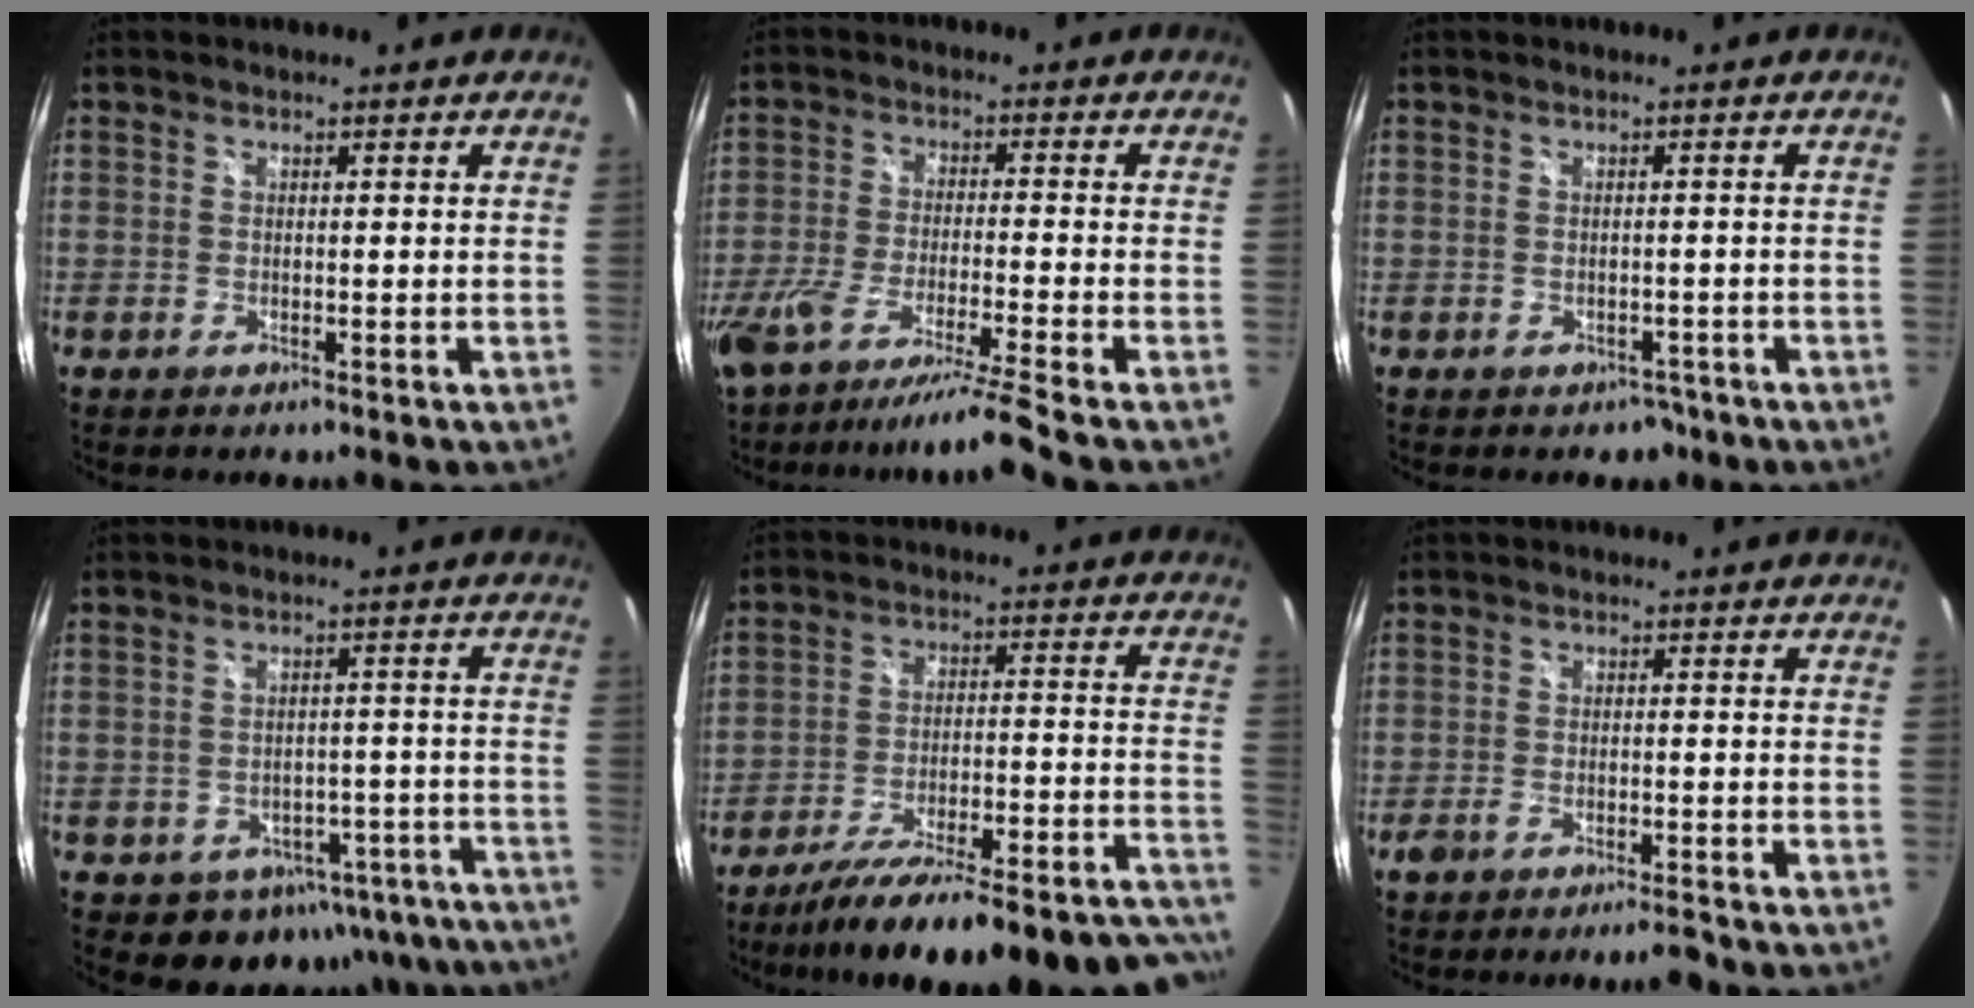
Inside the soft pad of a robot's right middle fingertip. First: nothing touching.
{"total": 12.6, "force": [-10.4, -1.6, 6.8], "torque": [-0.138, -0.039, -0.180]}
{"total": 3.1, "force": [-2.0, 2.2, 0.7], "torque": [-0.012, 0.002, -0.019]}
{"total": 13.9, "force": [-9.2, 9.2, 4.9], "torque": [-0.089, 0.025, -0.077]}
{"total": 31.3, "force": [-28.1, 3.2, 13.2], "torque": [-0.167, -0.040, -0.385]}
{"total": 4.3, "force": [-3.6, 0.7, 2.1], "torque": [-0.054, -0.003, -0.065]}